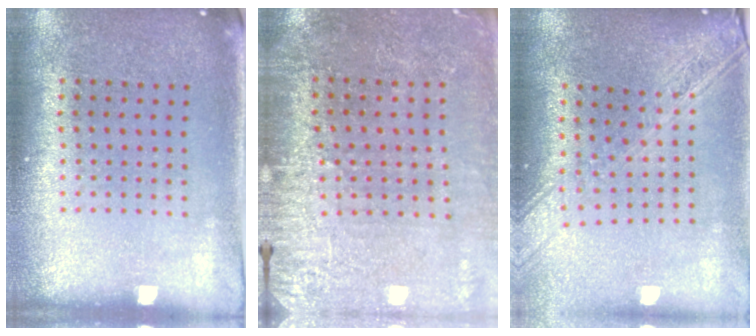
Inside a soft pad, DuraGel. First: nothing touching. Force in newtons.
{"total": 2.9, "press": 2.9, "slide": 0.3}
{"total": 2.0, "press": 1.8, "slide": 1.0}